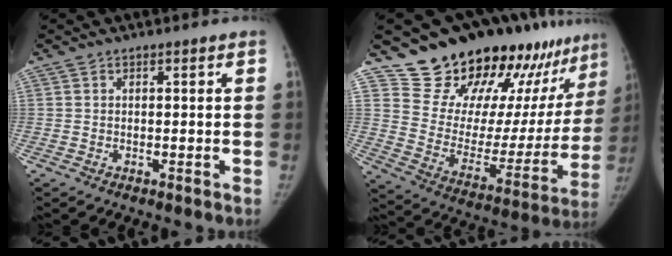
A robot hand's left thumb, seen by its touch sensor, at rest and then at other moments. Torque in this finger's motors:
{"motor_torque": [0.70, 0.83, 0.67, -2.09, 0.06]}